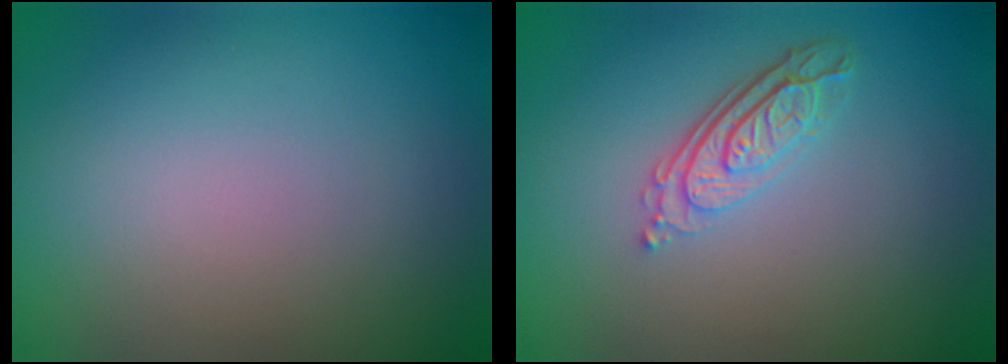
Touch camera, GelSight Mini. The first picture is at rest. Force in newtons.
{"total": 3.8, "press": 2.7, "slide": 2.6}